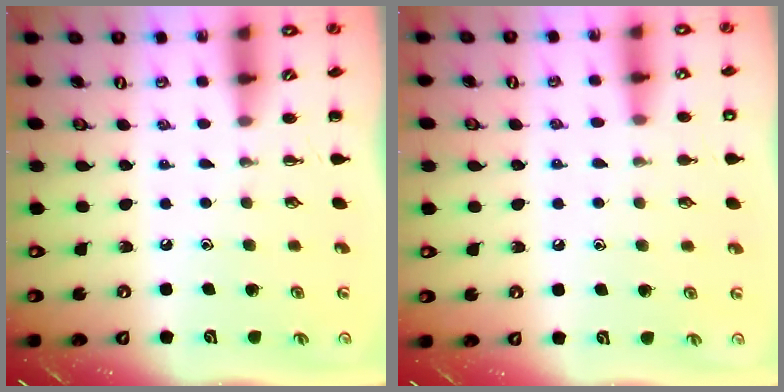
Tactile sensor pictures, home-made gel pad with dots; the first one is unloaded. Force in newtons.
{"total": 7.1, "press": 6.8, "slide": 2.2}